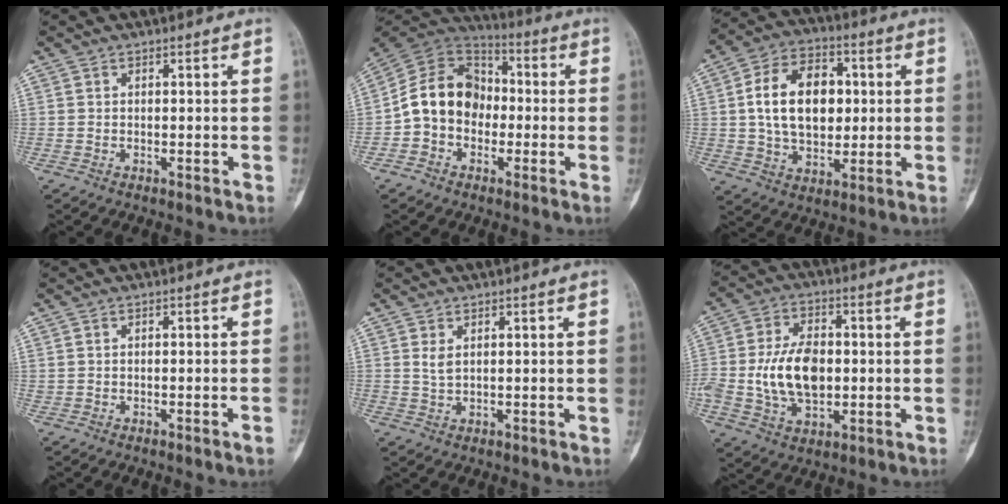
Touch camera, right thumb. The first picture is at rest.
{"total": 13.9, "force": [-1.8, 11.1, 8.3], "torque": [-0.122, 0.042, -0.045]}
{"total": 16.0, "force": [2.0, 10.8, 11.7], "torque": [-0.164, 0.009, 0.031]}
{"total": 1.3, "force": [-0.6, 0.2, 1.1], "torque": [-0.024, 0.008, -0.005]}
{"total": 1.7, "force": [0.7, 0.9, 1.3], "torque": [-0.023, -0.002, 0.019]}
{"total": 12.9, "force": [-0.5, 8.2, 9.9], "torque": [-0.167, 0.009, -0.004]}